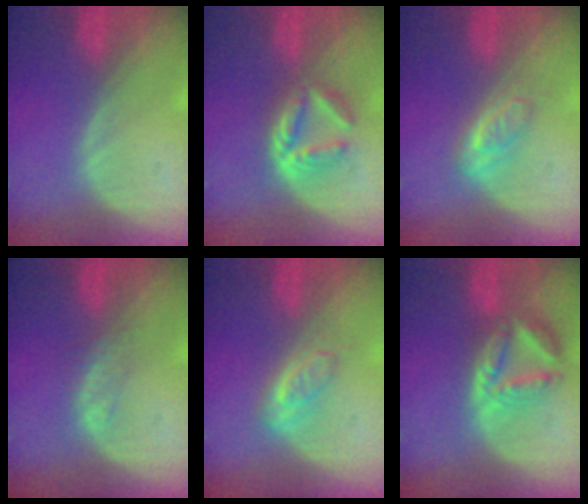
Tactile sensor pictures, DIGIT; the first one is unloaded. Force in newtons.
{"total": 6.1, "press": 5.4, "slide": 2.8}
{"total": 3.8, "press": 3.8, "slide": 0.1}
{"total": 1.8, "press": 1.8, "slide": 0.1}
{"total": 3.8, "press": 3.8, "slide": 0.6}
{"total": 7.9, "press": 6.9, "slide": 3.9}